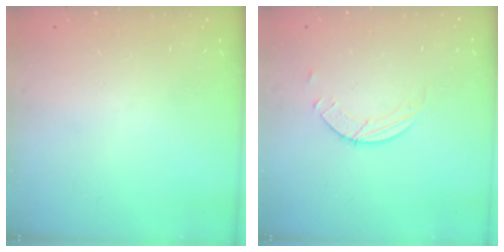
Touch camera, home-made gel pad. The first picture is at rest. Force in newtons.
{"total": 2.6, "press": 2.6, "slide": 0.3}